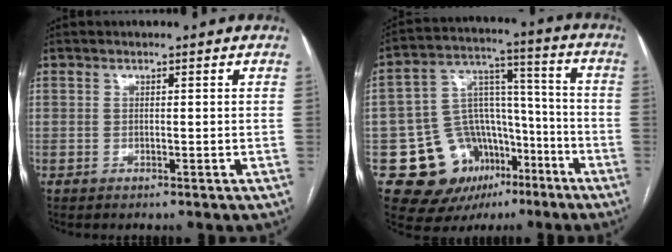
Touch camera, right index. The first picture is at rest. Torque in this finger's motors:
{"motor_torque": [0.72, -0.44, -0.08, -0.09]}